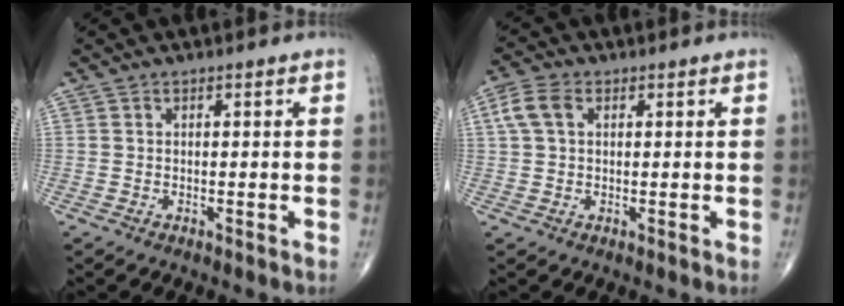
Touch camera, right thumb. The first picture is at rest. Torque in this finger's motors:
{"motor_torque": [0.01, 0.07, 0.52, 0.28, 0.12]}